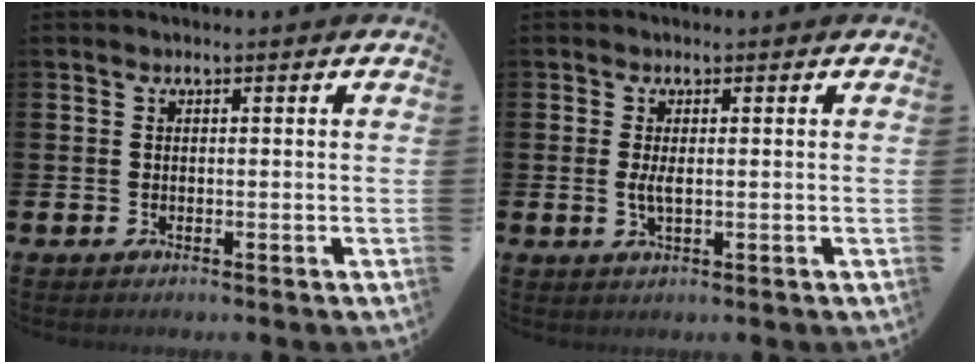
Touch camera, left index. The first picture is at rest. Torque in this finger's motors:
{"motor_torque": [0.55, -0.03, 0.07, 0.12]}